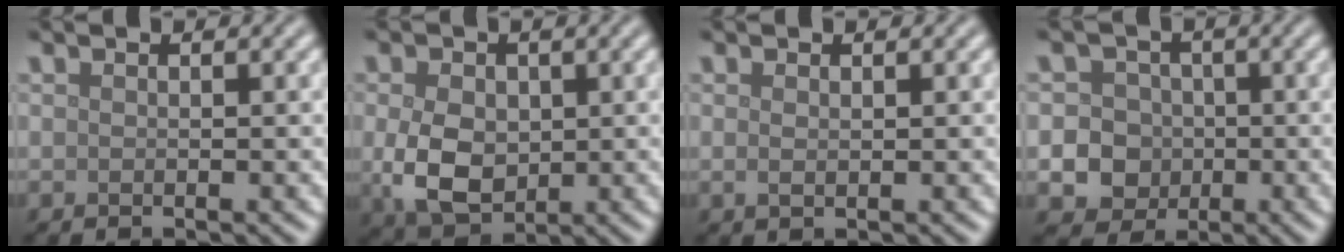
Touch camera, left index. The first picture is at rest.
{"total": 5.6, "force": [-0.3, 4.0, 3.9], "torque": [-0.085, -0.007, -0.003]}
{"total": 0.7, "force": [0.2, 0.3, 0.6], "torque": [-0.011, 0.000, 0.005]}
{"total": 7.8, "force": [-1.6, 7.3, 2.2], "torque": [-0.023, 0.000, -0.062]}